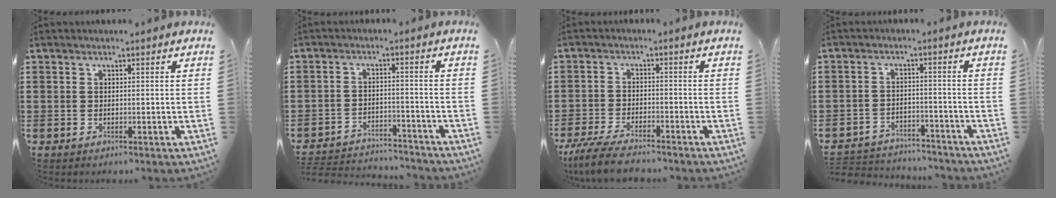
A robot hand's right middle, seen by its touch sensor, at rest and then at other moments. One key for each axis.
{"total": 3.5, "fx": -3.4, "fy": 0.7, "fz": 0.0, "tx": -0.008, "ty": 0.003, "tz": -0.074}
{"total": 5.5, "fx": -4.9, "fy": 0.8, "fz": 2.4, "tx": -0.067, "ty": -0.011, "tz": -0.099}
{"total": 3.7, "fx": -3.6, "fy": 0.8, "fz": -0.3, "tx": -0.004, "ty": 0.002, "tz": -0.078}